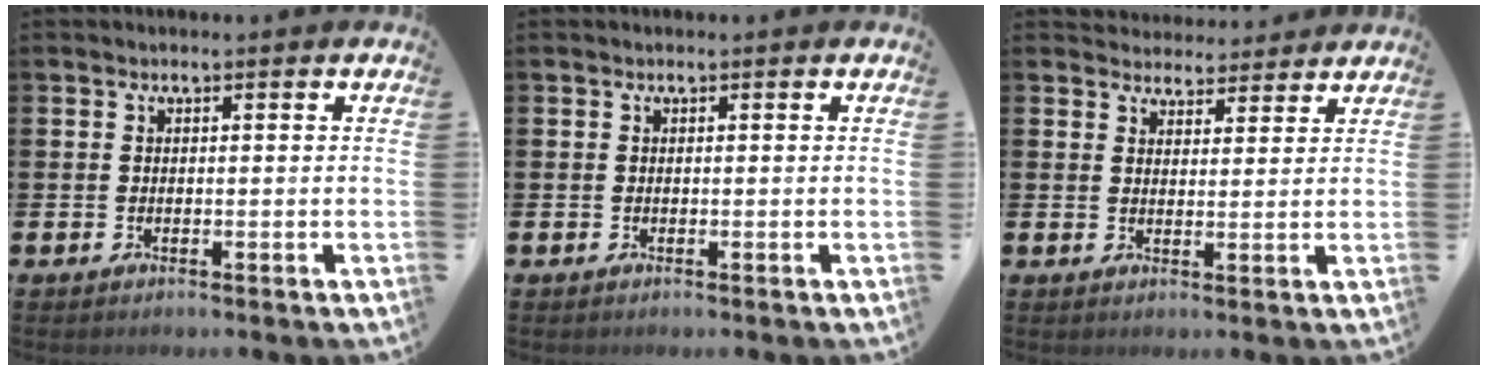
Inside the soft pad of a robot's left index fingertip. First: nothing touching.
{"total": 0.0}
{"total": 3.6, "force": [3.5, 1.1, -0.3], "torque": [0.000, -0.020, 0.061]}